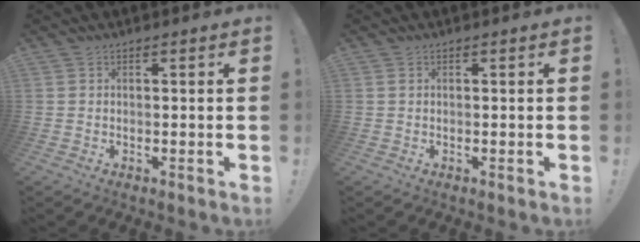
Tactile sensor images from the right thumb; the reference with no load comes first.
{"total": 0.0}